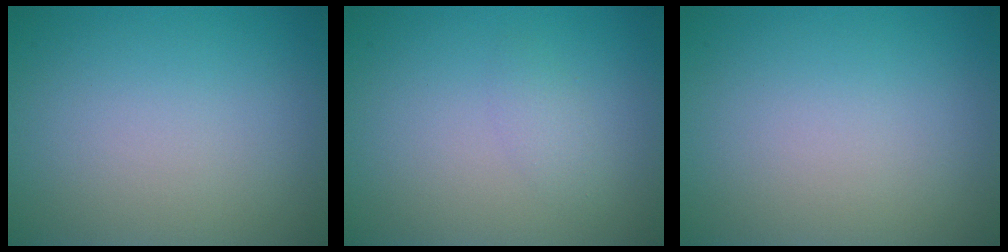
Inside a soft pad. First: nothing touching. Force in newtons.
{"total": 1.0, "press": 1.0, "slide": 0.1}
{"total": 0.0}